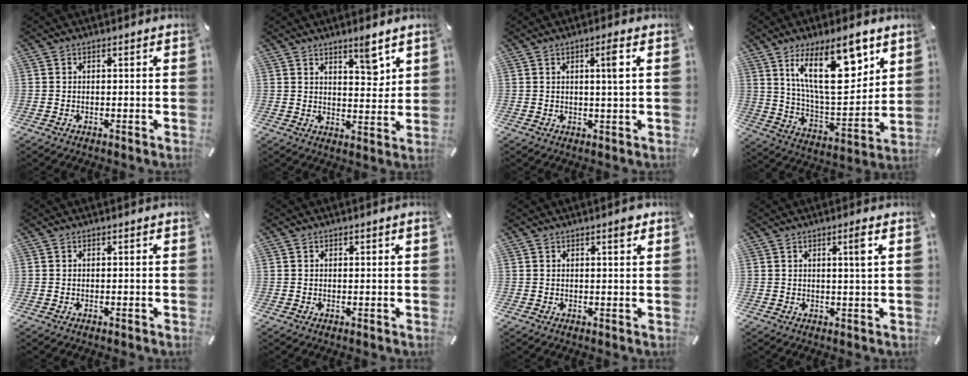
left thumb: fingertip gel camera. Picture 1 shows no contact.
{"total": 6.2, "force": [4.8, 2.1, 3.3], "torque": [-0.030, -0.038, 0.077]}
{"total": 4.0, "force": [1.1, 0.1, 3.9], "torque": [-0.068, -0.004, 0.013]}
{"total": 21.3, "force": [10.8, 9.2, 15.9], "torque": [-0.256, -0.042, 0.176]}
{"total": 0.0}
{"total": 0.5, "force": [0.3, 0.1, 0.4], "torque": [-0.007, 0.001, 0.005]}
{"total": 1.9, "force": [1.3, 0.3, 1.4], "torque": [-0.020, -0.001, 0.020]}
{"total": 3.6, "force": [1.3, 0.0, 3.4], "torque": [-0.060, -0.004, 0.016]}